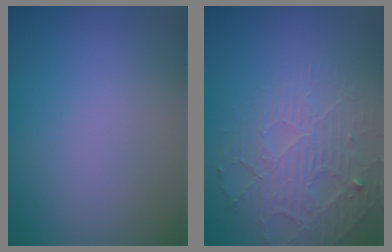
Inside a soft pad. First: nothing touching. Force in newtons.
{"total": 3.1, "press": 2.8, "slide": 1.4}